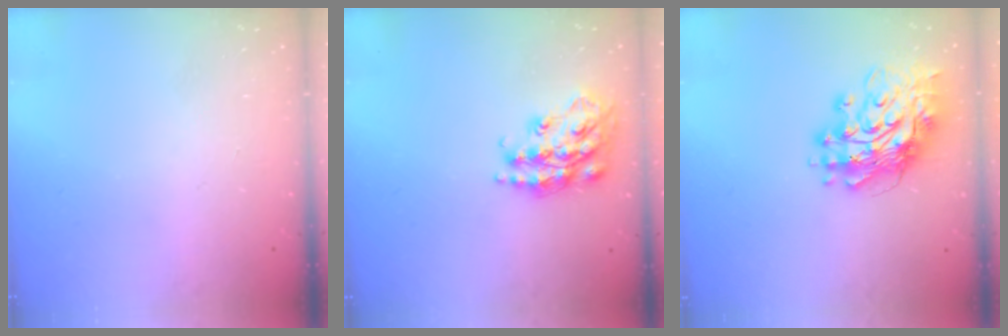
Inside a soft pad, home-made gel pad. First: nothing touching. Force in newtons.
{"total": 17.5, "press": 17.5, "slide": 1.0}
{"total": 17.5, "press": 17.4, "slide": 1.7}